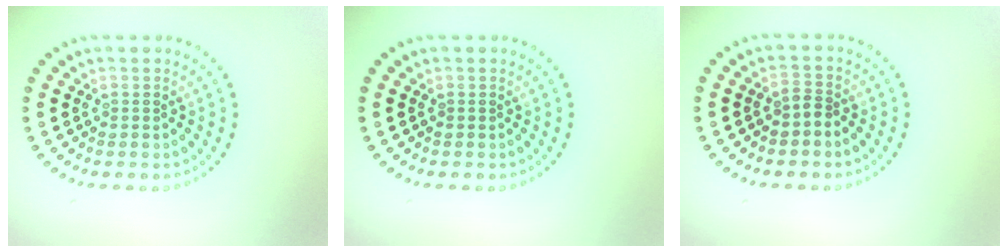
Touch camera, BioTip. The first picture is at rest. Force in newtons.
{"total": 0.0}
{"total": 1.0, "press": 0.6, "slide": 0.7}